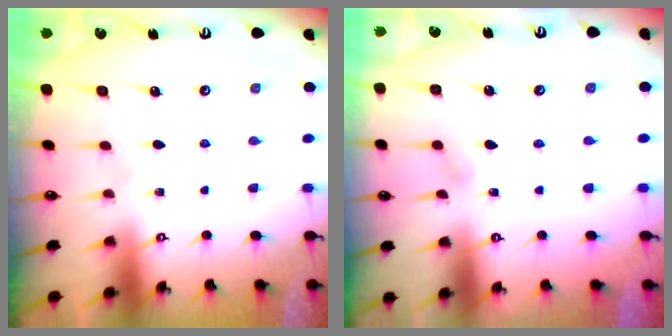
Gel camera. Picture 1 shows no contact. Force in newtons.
{"total": 3.7, "press": 3.7, "slide": 0.4}